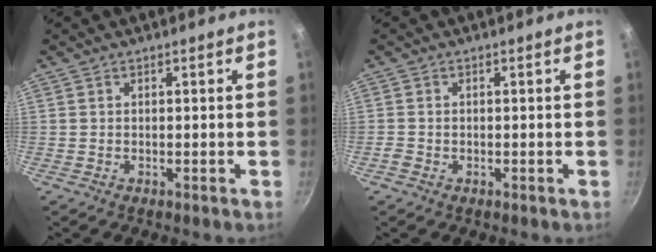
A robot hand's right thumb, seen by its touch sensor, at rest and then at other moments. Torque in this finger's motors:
{"motor_torque": [-0.32, 0.04, 0.08, 0.34, 0.00]}